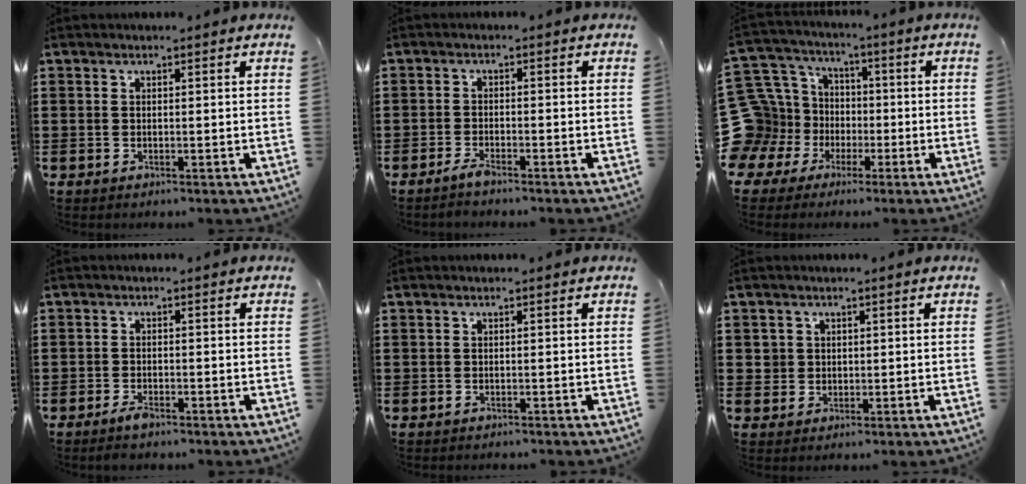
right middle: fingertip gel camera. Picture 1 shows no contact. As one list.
[{"total": 2.1, "force": [-1.7, 0.2, 1.2], "torque": [-0.027, -0.001, -0.034]}, {"total": 11.9, "force": [-2.0, 11.5, 2.6], "torque": [-0.131, -0.007, -0.026]}, {"total": 2.0, "force": [-1.6, 0.6, 1.1], "torque": [-0.027, 0.000, -0.034]}, {"total": 0.6, "force": [-0.6, 0.2, 0.0], "torque": [0.000, 0.001, -0.013]}, {"total": 2.4, "force": [0.3, 2.3, 0.3], "torque": [-0.017, 0.010, 0.002]}]